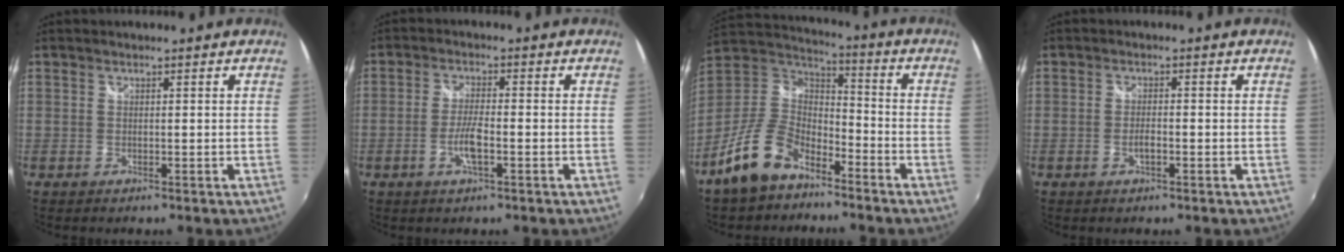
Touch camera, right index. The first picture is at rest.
{"total": 4.8, "force": [-1.8, 0.9, 4.3], "torque": [-0.091, -0.002, -0.035]}
{"total": 13.9, "force": [-9.0, 7.4, 7.7], "torque": [-0.174, 0.008, -0.164]}
{"total": 2.2, "force": [-0.9, 0.6, 1.9], "torque": [-0.039, 0.000, -0.018]}